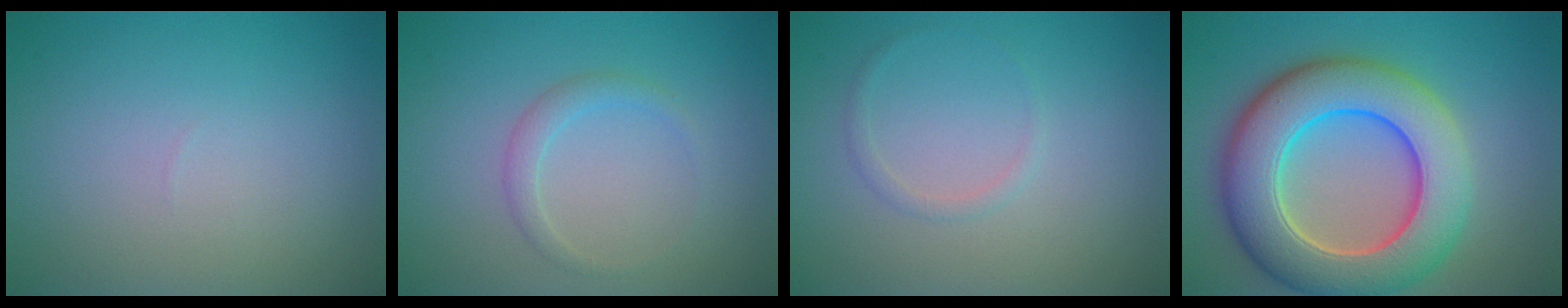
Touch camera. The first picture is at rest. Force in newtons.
{"total": 1.5, "press": 1.5, "slide": 0.2}
{"total": 0.8, "press": 0.8, "slide": 0.0}
{"total": 10.8, "press": 10.8, "slide": 0.4}